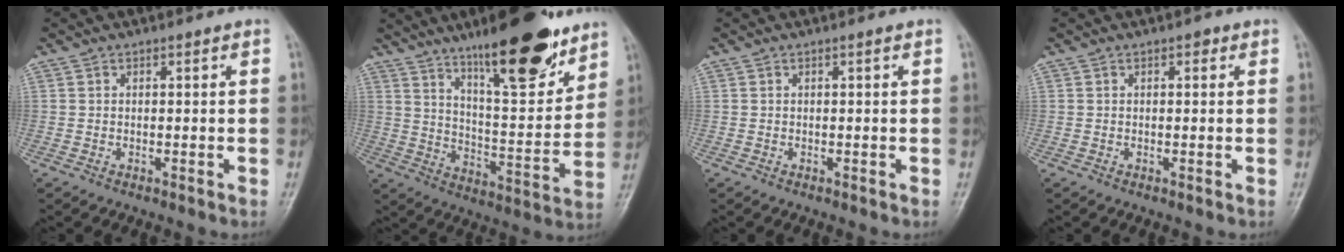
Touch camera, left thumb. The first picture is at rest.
{"total": 19.7, "force": [13.3, 5.2, 13.6], "torque": [-0.164, -0.078, 0.214]}
{"total": 0.0}
{"total": 0.9, "force": [0.4, 0.7, 0.5], "torque": [0.002, 0.001, 0.001]}